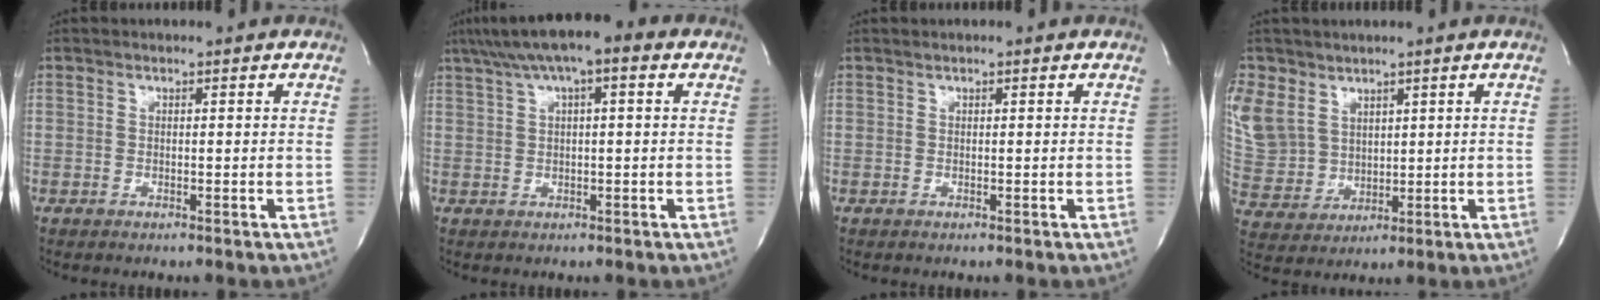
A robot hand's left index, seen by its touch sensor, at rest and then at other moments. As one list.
[{"total": 9.0, "force": [4.8, 2.1, 7.3], "torque": [-0.131, 0.033, 0.069]}, {"total": 0.0}, {"total": 17.9, "force": [8.0, 14.5, 6.7], "torque": [-0.242, 0.035, 0.183]}]